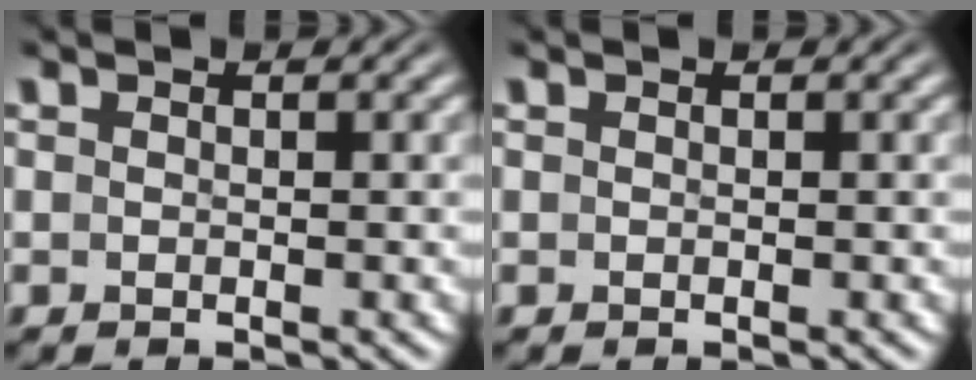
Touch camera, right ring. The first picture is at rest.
{"total": 0.0}